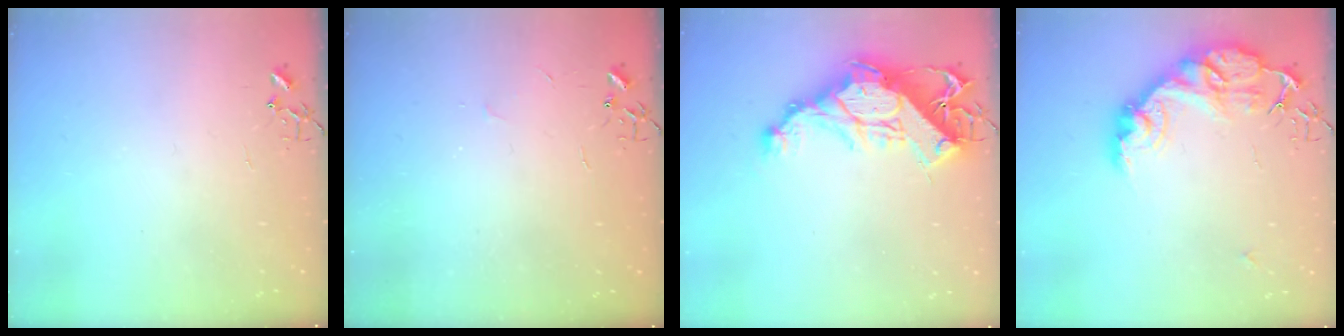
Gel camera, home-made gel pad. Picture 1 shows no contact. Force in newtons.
{"total": 2.3, "press": 2.3, "slide": 0.3}
{"total": 17.8, "press": 17.8, "slide": 1.8}
{"total": 16.8, "press": 16.8, "slide": 1.3}